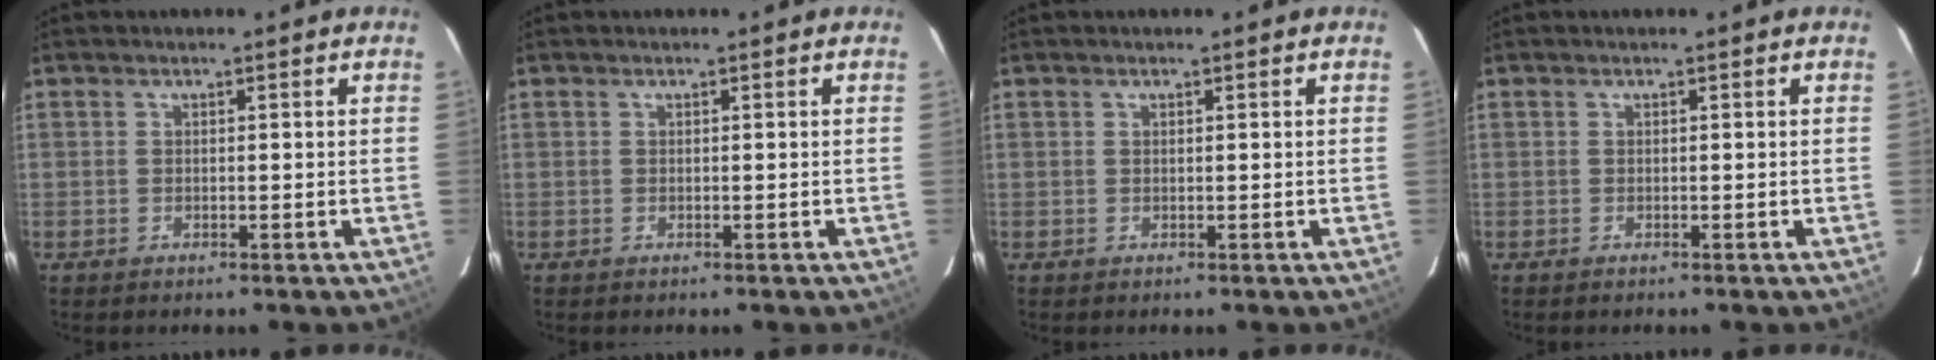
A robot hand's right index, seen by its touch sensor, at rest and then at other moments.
{"total": 0.0}
{"total": 0.0}
{"total": 0.0}